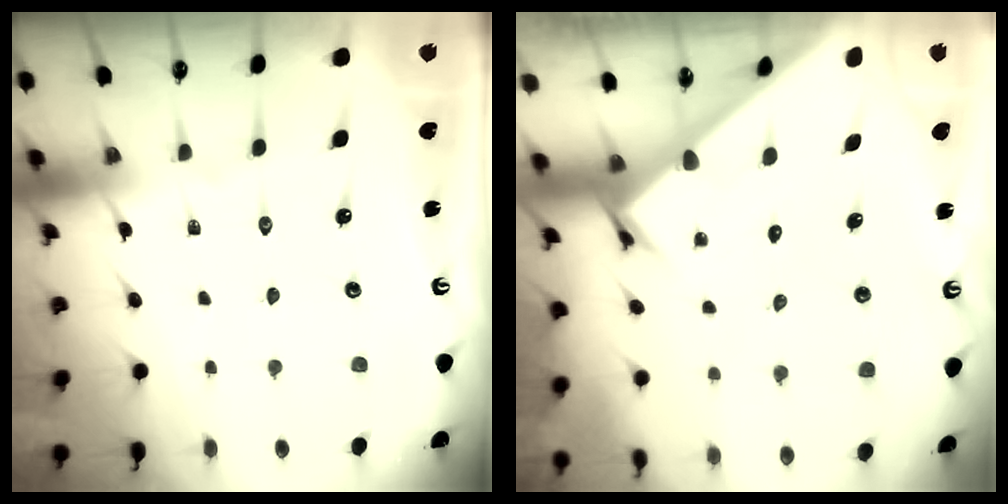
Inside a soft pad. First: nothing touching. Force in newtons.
{"total": 2.1, "press": 2.1, "slide": 0.1}